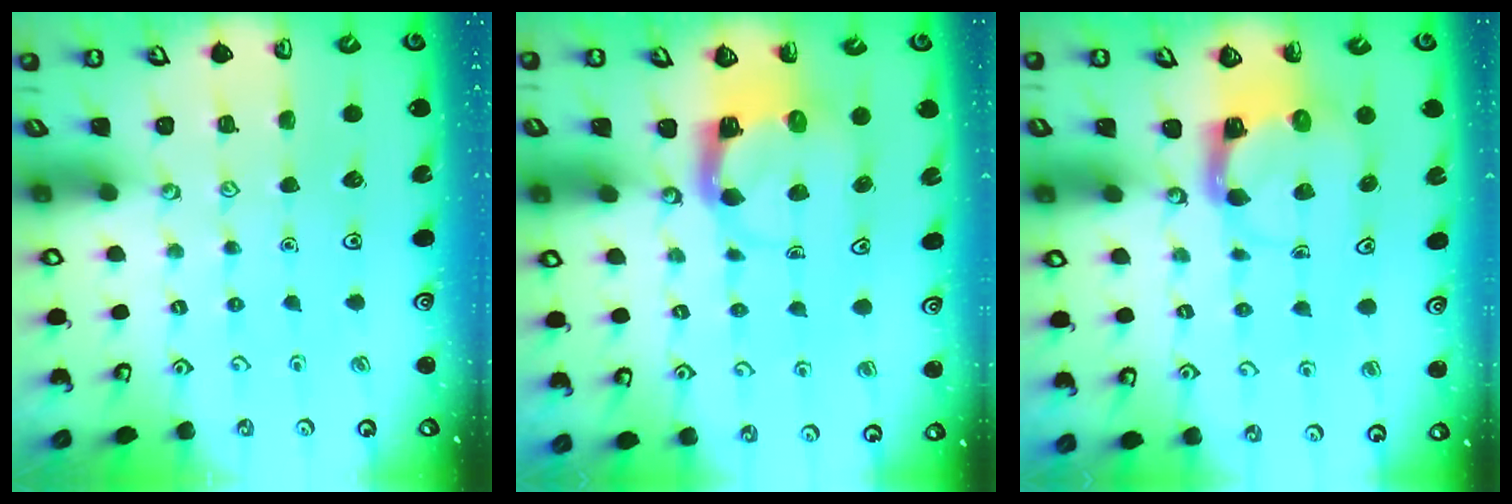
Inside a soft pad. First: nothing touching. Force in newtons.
{"total": 4.2, "press": 4.2, "slide": 0.3}
{"total": 3.7, "press": 3.6, "slide": 0.6}